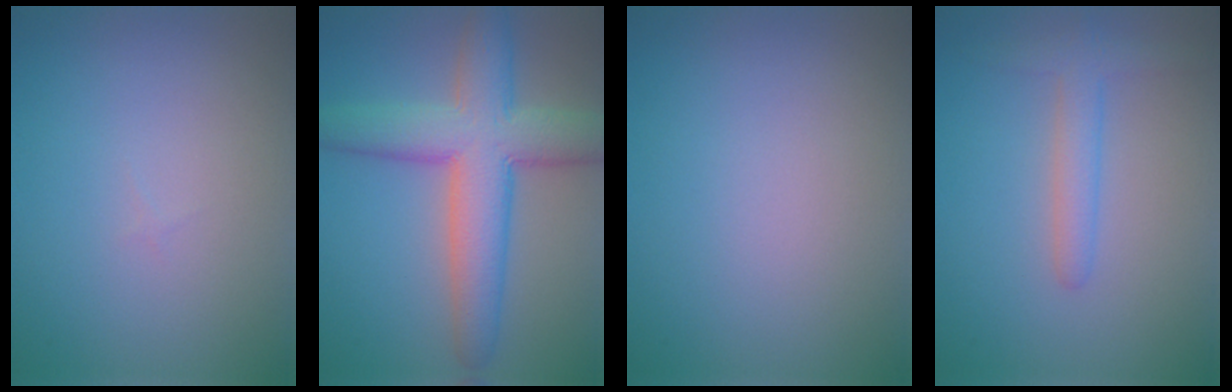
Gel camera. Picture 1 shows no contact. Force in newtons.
{"total": 8.8, "press": 8.8, "slide": 0.3}
{"total": 0.0}
{"total": 2.6, "press": 2.6, "slide": 0.2}